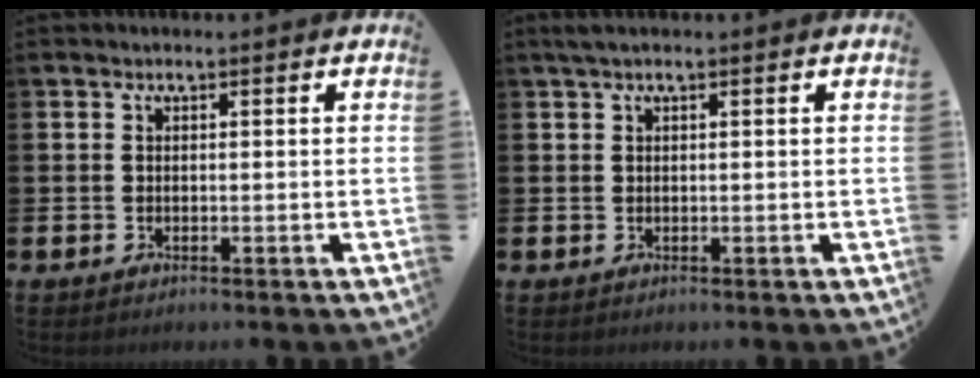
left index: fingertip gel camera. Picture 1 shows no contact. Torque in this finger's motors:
{"motor_torque": [0.18, 0.10, 0.15, 0.06]}